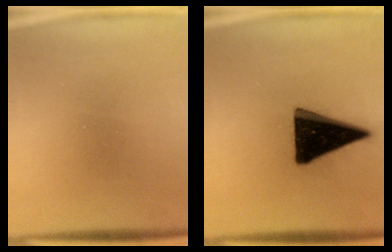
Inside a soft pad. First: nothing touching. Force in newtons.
{"total": 19.1}